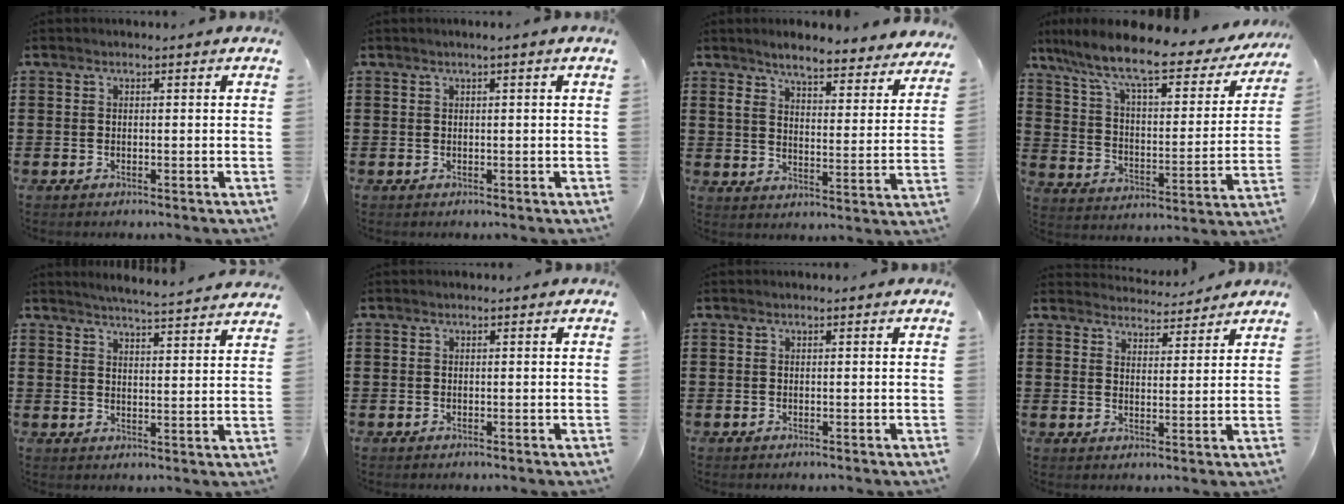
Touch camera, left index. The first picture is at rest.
{"total": 0.7, "force": [0.2, -0.2, 0.7], "torque": [-0.011, -0.004, 0.004]}
{"total": 5.6, "force": [5.1, 0.3, 2.3], "torque": [-0.068, -0.032, 0.083]}
{"total": 10.2, "force": [8.1, 1.3, 6.0], "torque": [-0.147, -0.049, 0.132]}
{"total": 4.3, "force": [4.2, -0.6, 0.3], "torque": [-0.021, -0.029, 0.074]}
{"total": 0.0}
{"total": 0.0}
{"total": 4.0, "force": [3.9, 0.6, 0.1], "torque": [-0.007, -0.021, 0.071]}